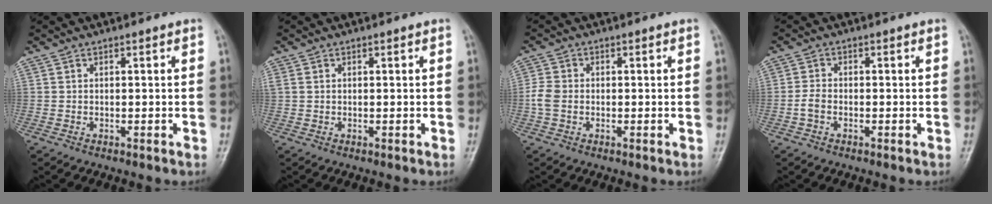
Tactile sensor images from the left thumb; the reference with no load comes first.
{"total": 1.0, "force": [0.2, 0.8, 0.6], "torque": [-0.016, 0.005, 0.007]}
{"total": 3.5, "force": [-0.6, 2.8, 2.1], "torque": [-0.049, 0.007, -0.017]}
{"total": 2.4, "force": [-0.9, 1.6, 1.5], "torque": [-0.033, 0.008, -0.023]}